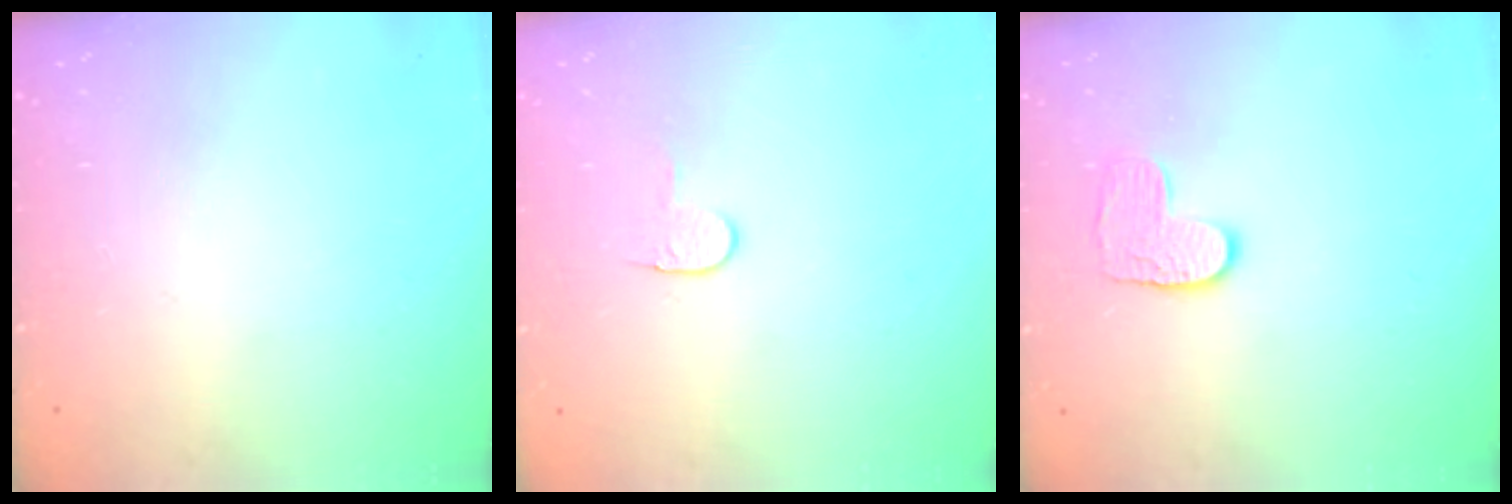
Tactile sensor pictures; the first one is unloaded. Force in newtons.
{"total": 3.8, "press": 3.7, "slide": 0.4}
{"total": 6.6, "press": 6.6, "slide": 0.3}